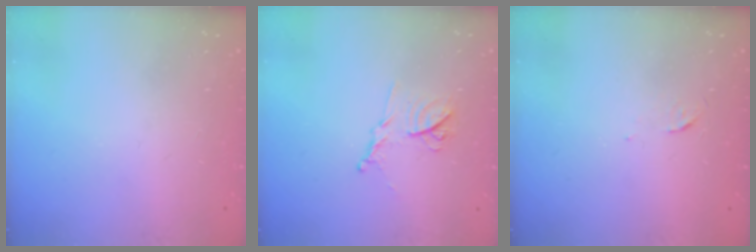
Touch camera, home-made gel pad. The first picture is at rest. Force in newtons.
{"total": 11.0, "press": 11.0, "slide": 0.4}
{"total": 3.3, "press": 3.3, "slide": 0.5}